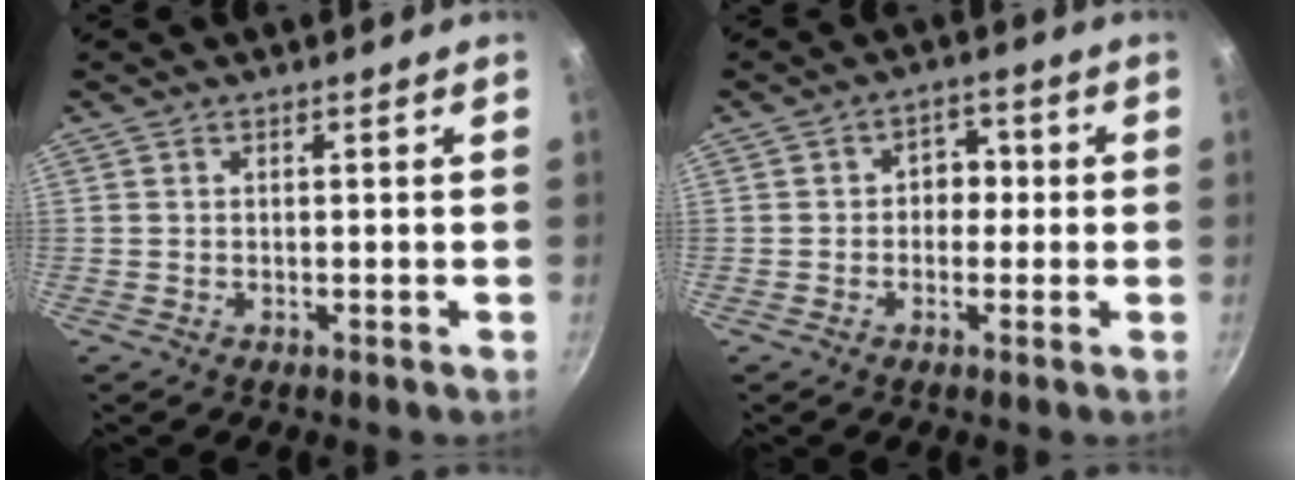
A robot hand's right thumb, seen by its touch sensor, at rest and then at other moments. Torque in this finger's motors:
{"motor_torque": [-0.52, 0.43, -0.07, 0.20, 0.00]}